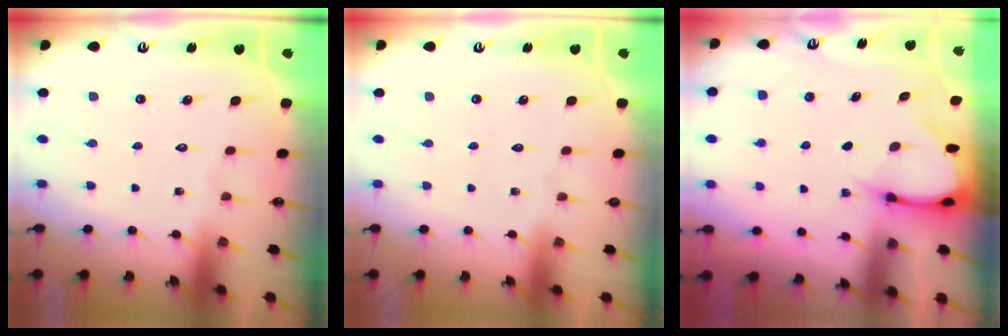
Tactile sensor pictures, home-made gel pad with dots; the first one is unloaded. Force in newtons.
{"total": 0.0}
{"total": 3.7, "press": 3.7, "slide": 0.3}